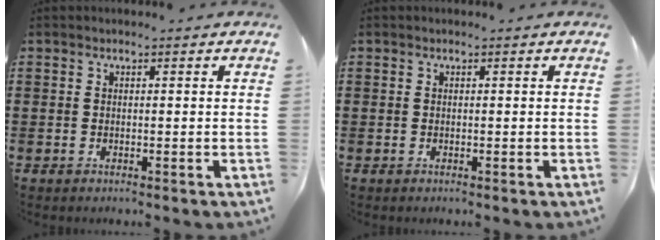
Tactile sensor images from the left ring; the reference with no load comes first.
{"total": 0.0}